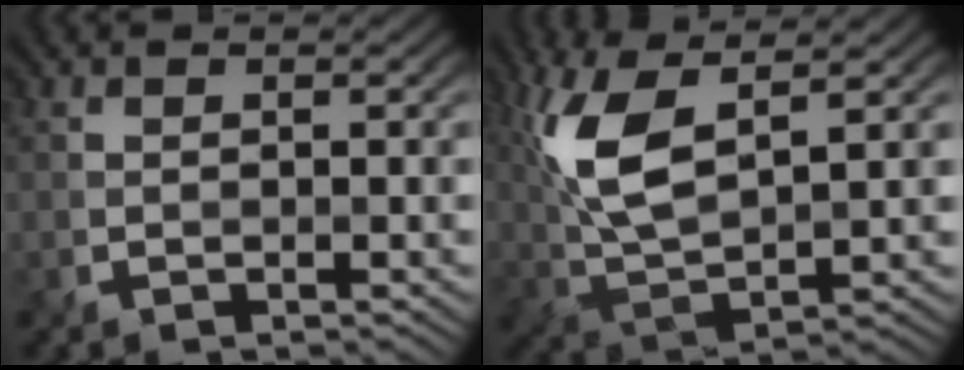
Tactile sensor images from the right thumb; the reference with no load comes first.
{"total": 10.7, "force": [4.1, 4.0, 9.0], "torque": [-0.218, 0.008, 0.087]}